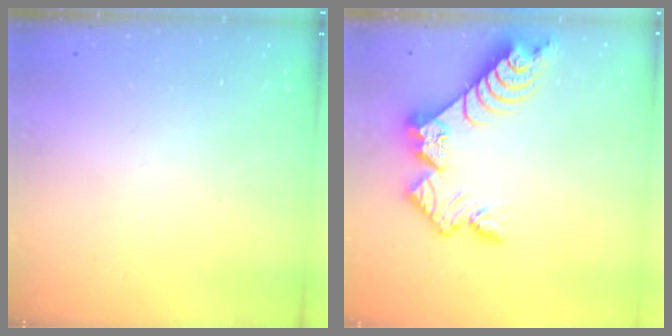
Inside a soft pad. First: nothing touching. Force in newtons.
{"total": 12.0, "press": 11.9, "slide": 0.9}